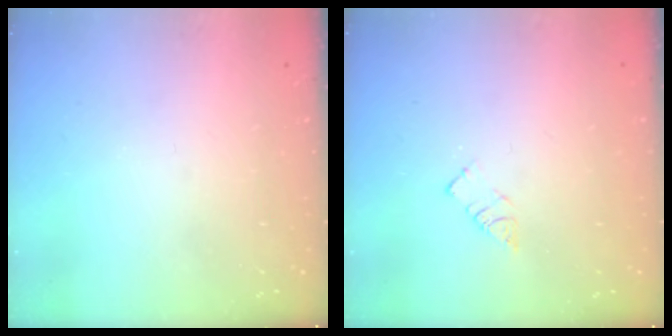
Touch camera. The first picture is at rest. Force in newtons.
{"total": 3.7, "press": 3.7, "slide": 0.2}